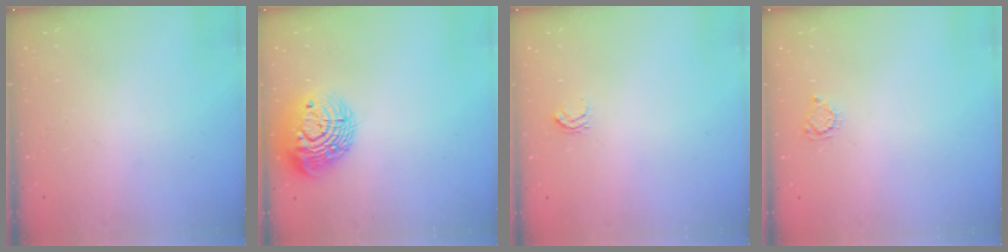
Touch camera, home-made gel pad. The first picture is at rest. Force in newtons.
{"total": 14.3, "press": 14.3, "slide": 0.7}
{"total": 2.6, "press": 2.6, "slide": 0.2}
{"total": 3.9, "press": 3.8, "slide": 0.4}